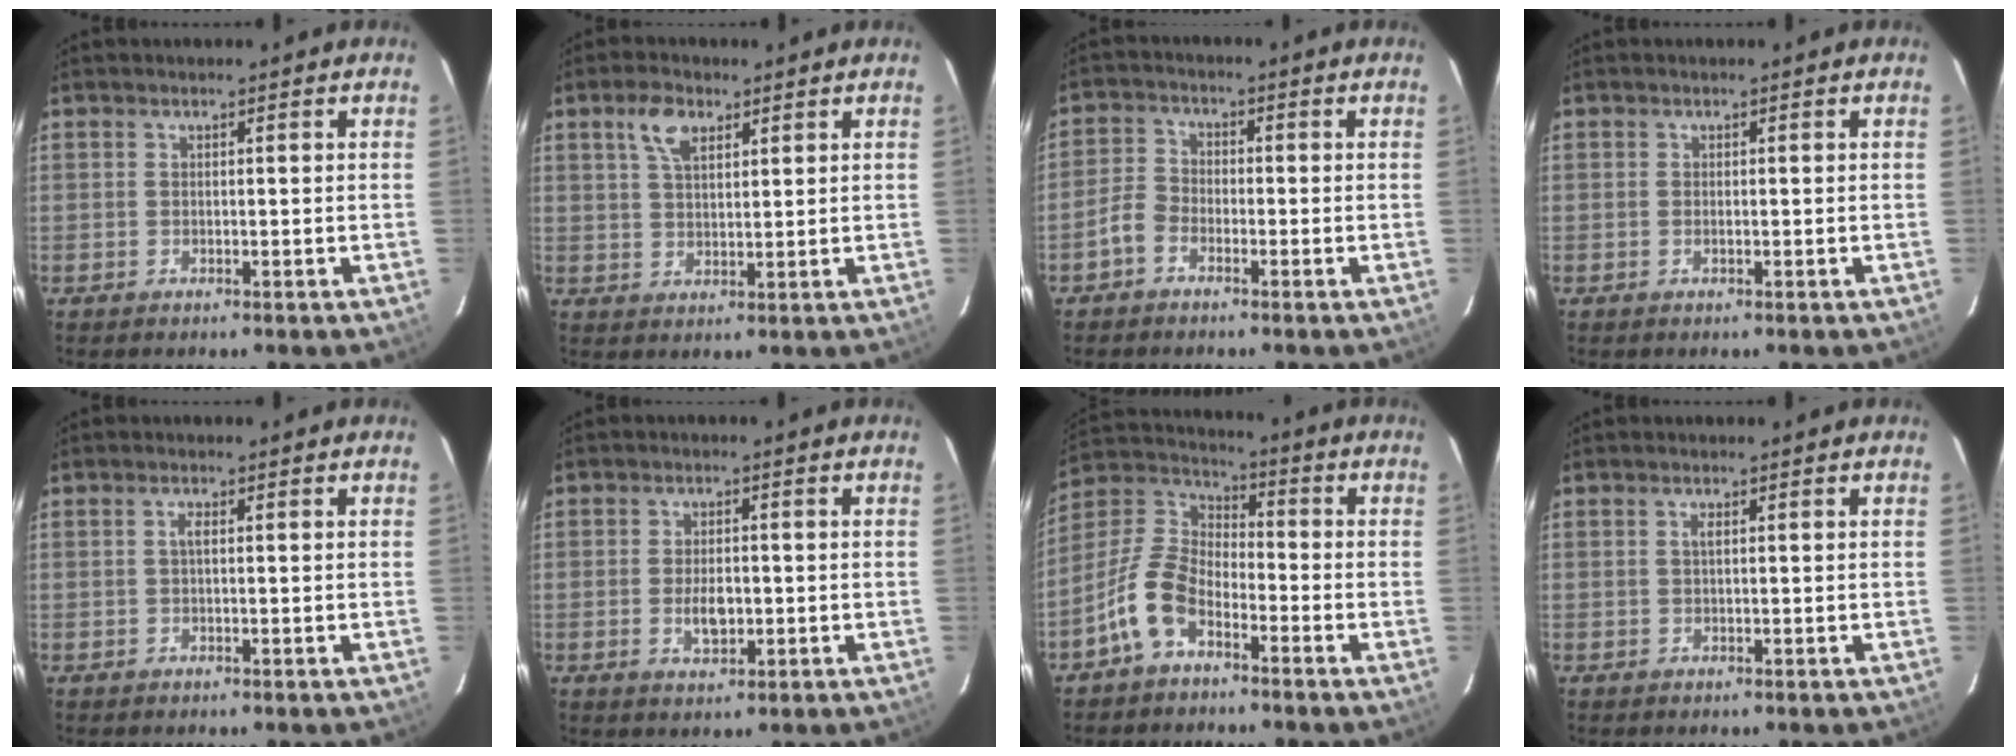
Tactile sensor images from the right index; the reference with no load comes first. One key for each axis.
{"total": 5.4, "fx": 2.9, "fy": 2.8, "fz": 3.6, "tx": -0.068, "ty": 0.012, "tz": 0.053}
{"total": 3.8, "fx": -2.4, "fy": 2.4, "fz": 1.7, "tx": -0.036, "ty": 0.015, "tz": -0.050}
{"total": 0.5, "fx": -0.1, "fy": 0.1, "fz": 0.5, "tx": -0.009, "ty": 0.002, "tz": 0.000}
{"total": 1.1, "fx": 0.1, "fy": 0.2, "fz": 1.1, "tx": -0.021, "ty": 0.004, "tz": -0.001}
{"total": 4.5, "fx": -0.8, "fy": 2.5, "fz": 3.7, "tx": -0.069, "ty": -0.001, "tz": -0.009}
{"total": 10.1, "fx": -5.9, "fy": 5.2, "fz": 6.4, "tx": -0.140, "ty": 0.018, "tz": -0.120}
{"total": 0.8, "fx": 0.2, "fy": 0.1, "fz": 0.7, "tx": -0.015, "ty": 0.003, "tz": 0.002}